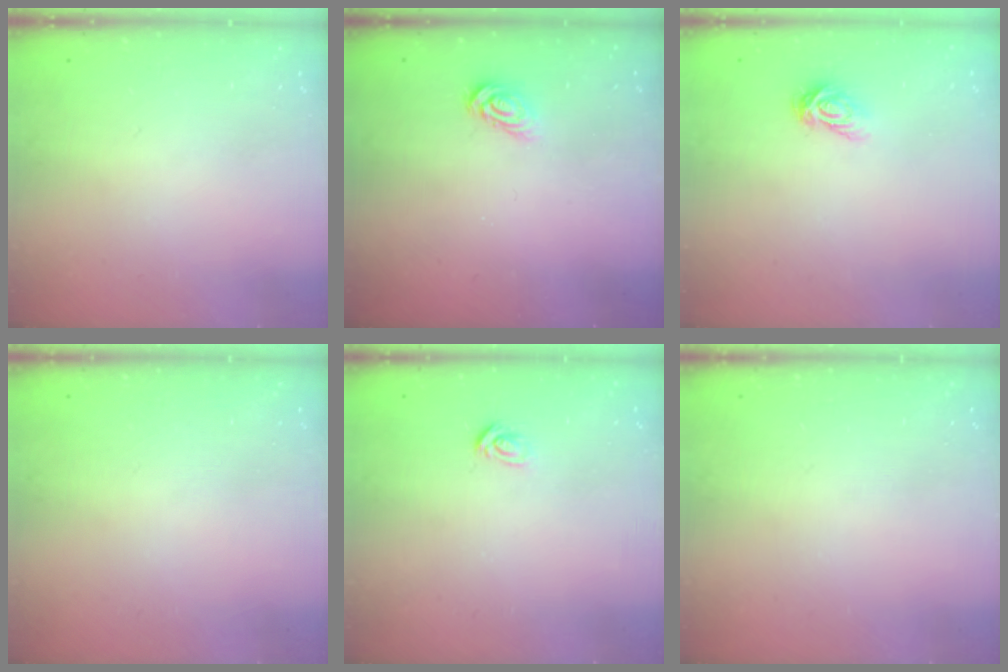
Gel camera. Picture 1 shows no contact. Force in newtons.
{"total": 3.8, "press": 3.7, "slide": 0.4}
{"total": 3.8, "press": 3.8, "slide": 0.2}
{"total": 0.0}
{"total": 2.6, "press": 2.6, "slide": 0.2}
{"total": 0.0}